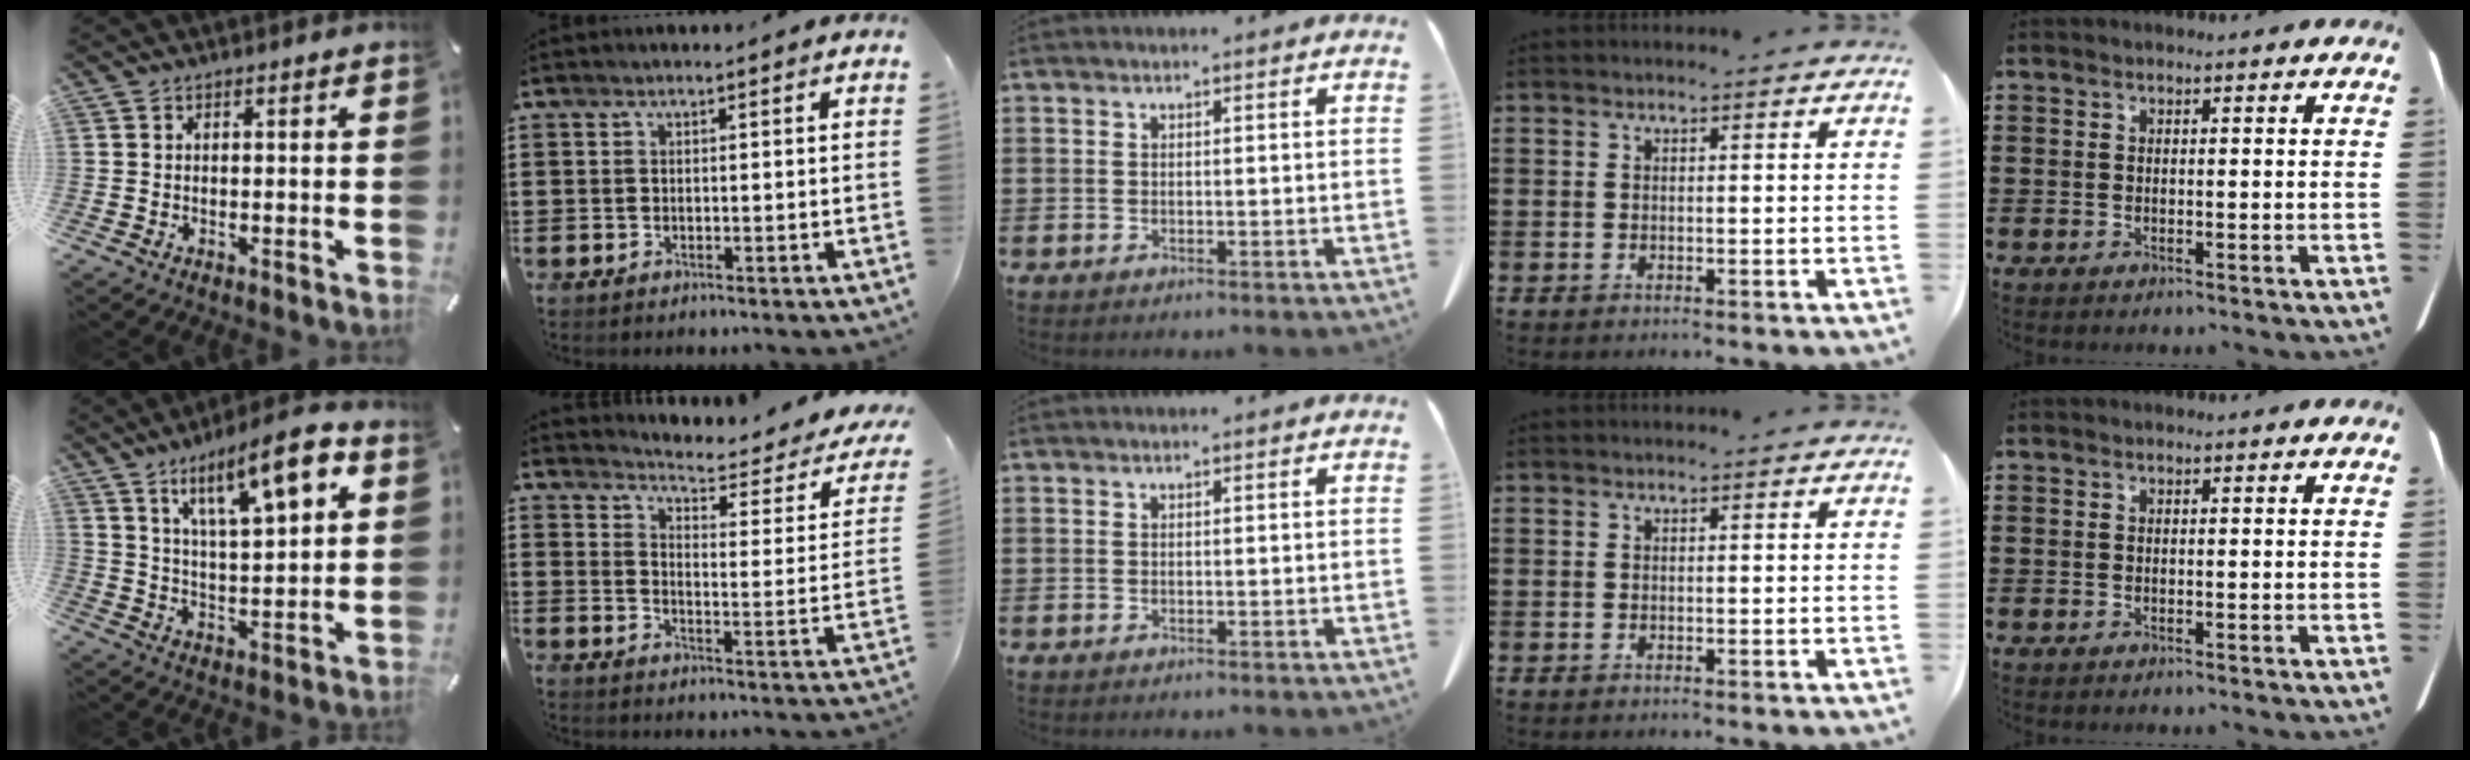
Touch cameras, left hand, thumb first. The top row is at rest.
{"thumb": {"total": 14.6, "force": [8.7, 4.4, 10.9], "torque": [-0.171, -0.036, 0.140]}, "index": {"total": 3.5, "force": [3.2, 0.1, 1.4], "torque": [-0.041, -0.031, 0.042]}}